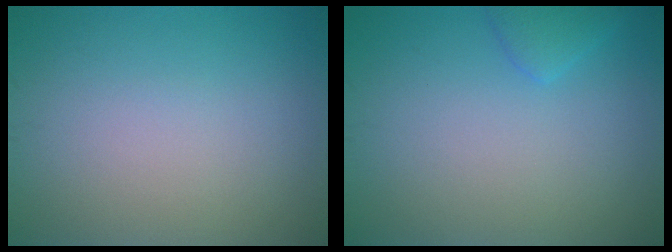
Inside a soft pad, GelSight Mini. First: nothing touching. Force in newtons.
{"total": 1.4, "press": 1.4, "slide": 0.1}